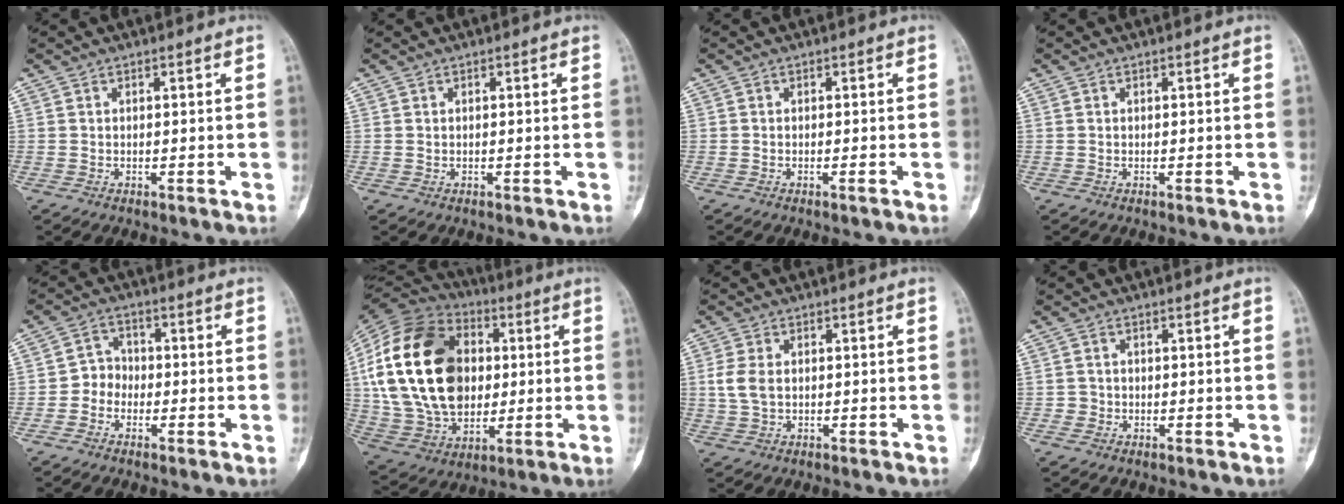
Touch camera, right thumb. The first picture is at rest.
{"total": 0.0}
{"total": 0.6, "force": [-0.3, 0.0, 0.5], "torque": [-0.011, 0.000, -0.003]}
{"total": 0.0}
{"total": 4.1, "force": [-1.5, 3.6, 1.3], "torque": [0.006, 0.017, -0.041]}
{"total": 27.8, "force": [3.4, 19.4, 19.7], "torque": [-0.385, 0.007, 0.070]}
{"total": 4.1, "force": [0.2, 2.7, 3.1], "torque": [-0.071, 0.003, 0.003]}
{"total": 1.2, "force": [-0.4, 1.2, 0.1], "torque": [0.007, 0.007, -0.009]}